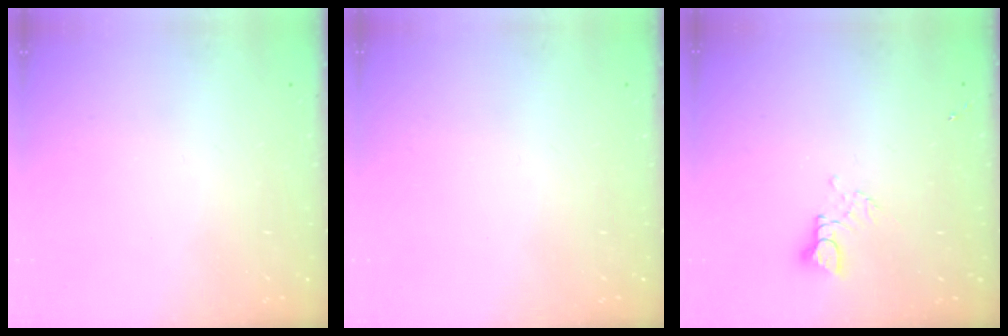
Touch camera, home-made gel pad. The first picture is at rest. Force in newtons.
{"total": 0.0}
{"total": 3.3, "press": 3.2, "slide": 0.4}